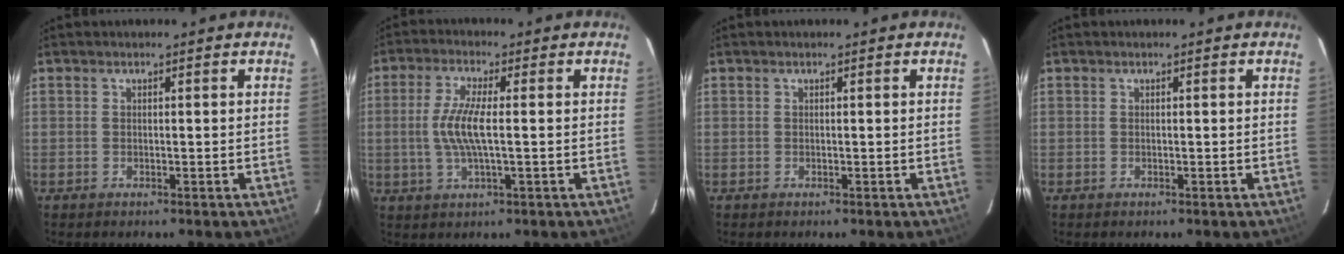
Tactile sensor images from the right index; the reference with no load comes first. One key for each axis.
{"total": 7.5, "fx": -0.3, "fy": 1.6, "fz": 7.4, "tx": -0.149, "ty": -0.002, "tz": -0.005}
{"total": 0.0}
{"total": 0.0}